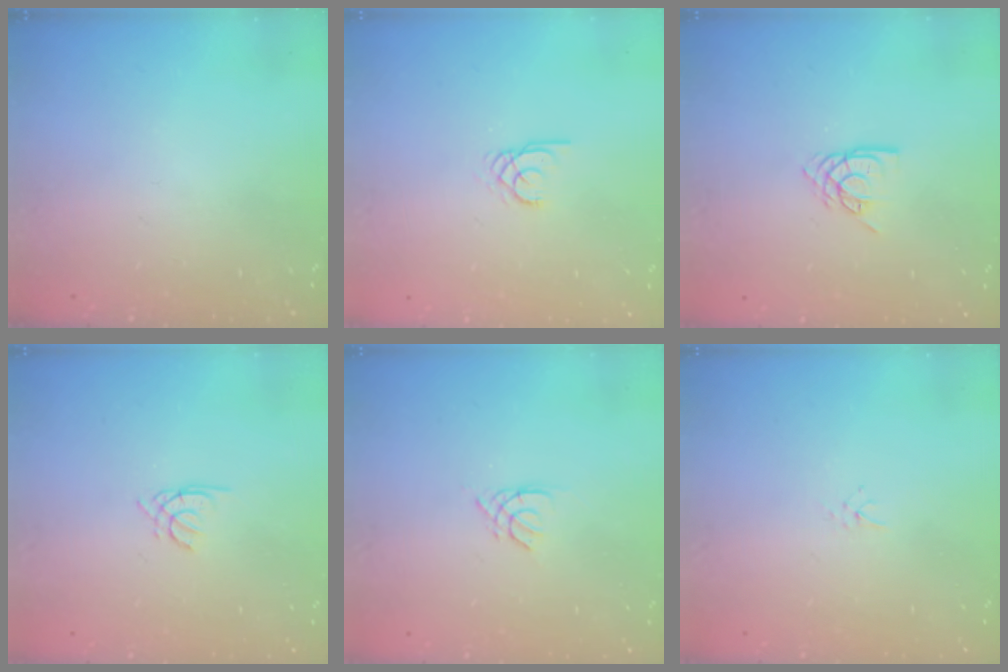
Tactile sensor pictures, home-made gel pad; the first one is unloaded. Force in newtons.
{"total": 1.9, "press": 1.9, "slide": 0.0}
{"total": 7.9, "press": 7.8, "slide": 0.9}
{"total": 1.3, "press": 1.2, "slide": 0.4}
{"total": 1.3, "press": 1.3, "slide": 0.3}
{"total": 2.0, "press": 2.0, "slide": 0.3}